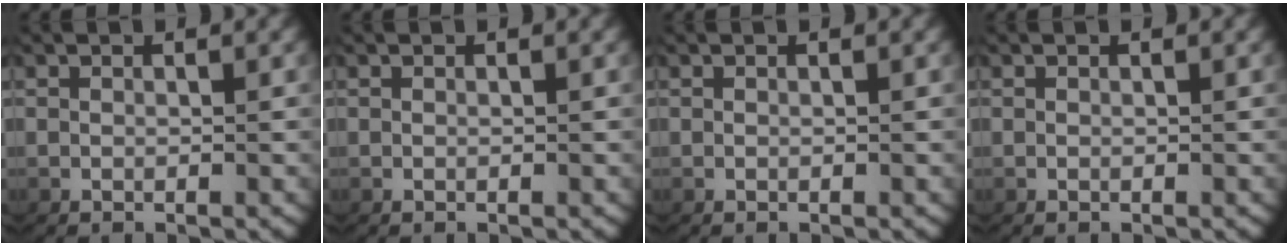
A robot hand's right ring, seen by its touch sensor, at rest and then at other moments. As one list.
[{"total": 0.0}, {"total": 0.0}, {"total": 0.0}]